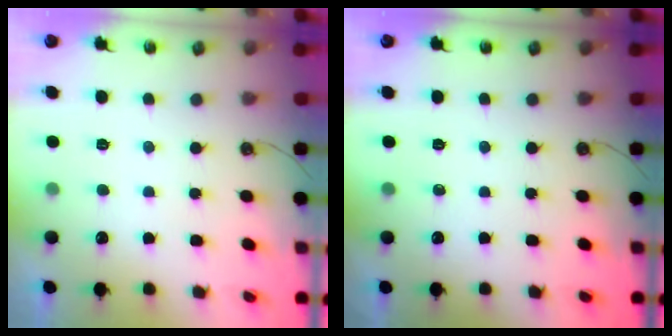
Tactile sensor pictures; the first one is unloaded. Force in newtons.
{"total": 0.0}